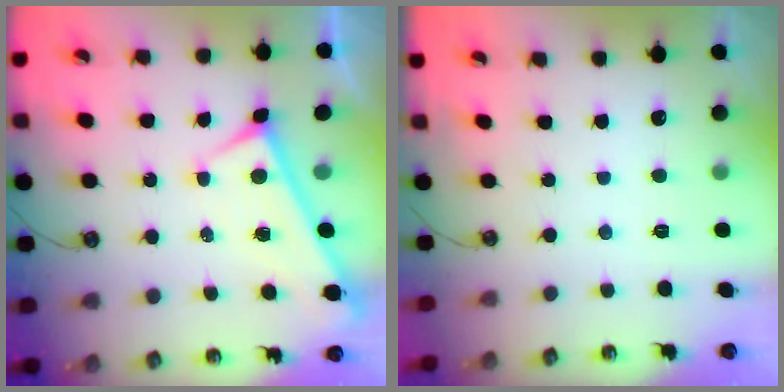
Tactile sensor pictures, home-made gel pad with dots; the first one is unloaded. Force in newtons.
{"total": 0.0}